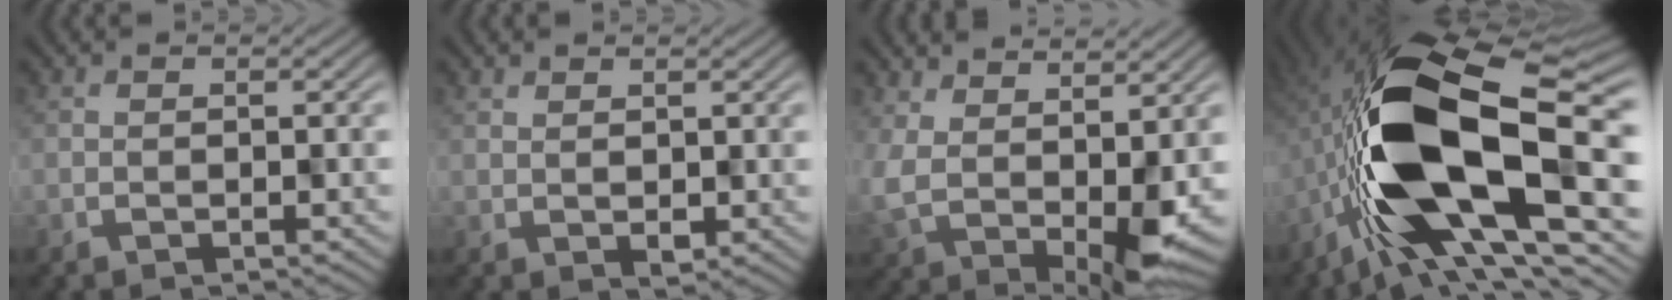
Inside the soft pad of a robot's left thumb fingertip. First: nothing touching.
{"total": 1.4, "force": [1.3, 0.4, 0.4], "torque": [-0.007, -0.002, 0.022]}
{"total": 8.0, "force": [2.3, 3.3, 6.9], "torque": [-0.142, -0.026, 0.053]}
{"total": 19.5, "force": [-1.4, 9.3, 17.1], "torque": [-0.341, -0.007, -0.027]}